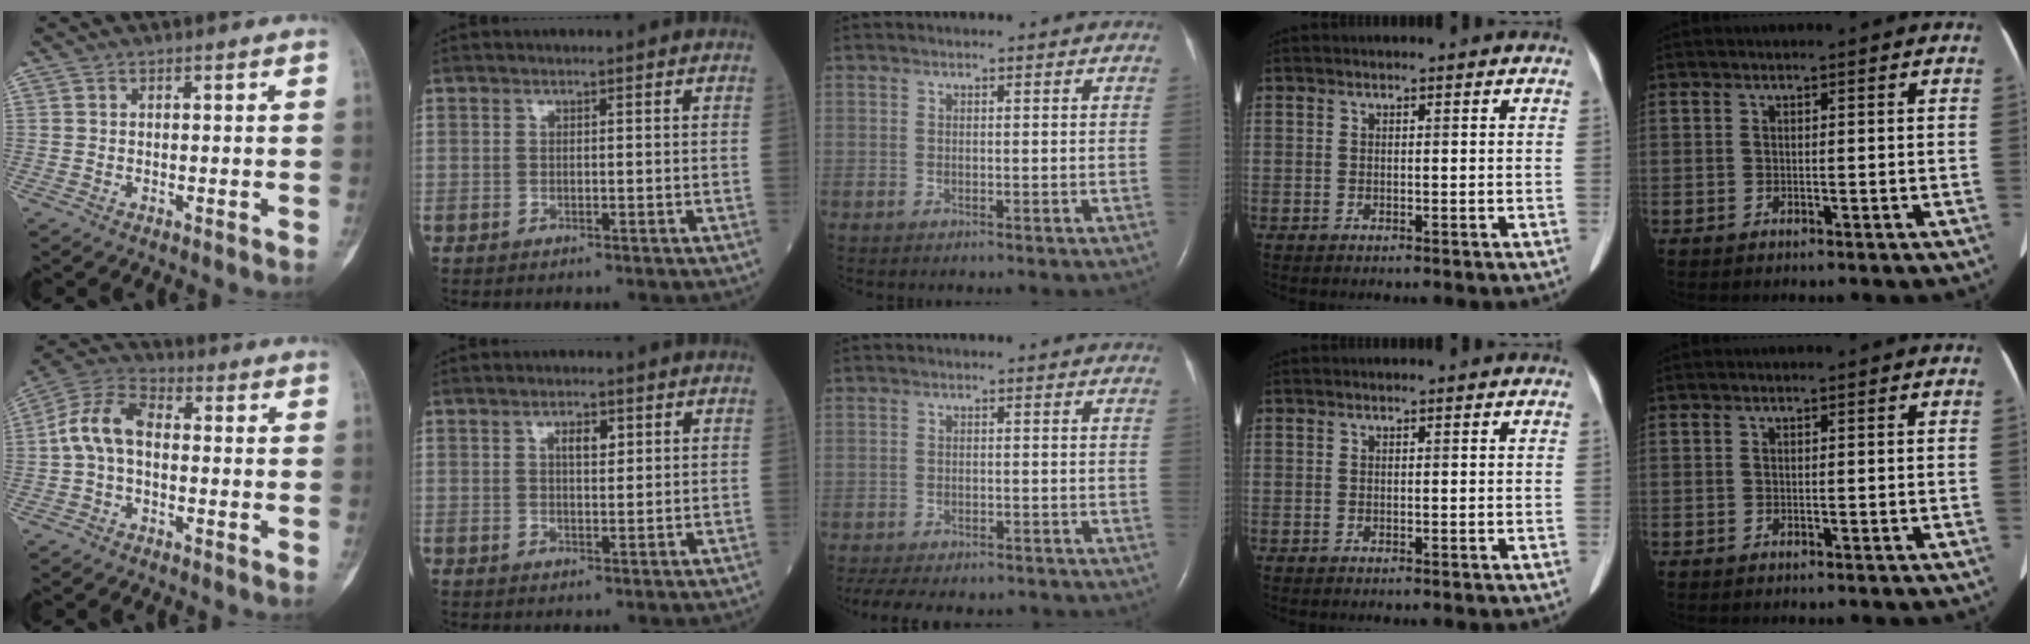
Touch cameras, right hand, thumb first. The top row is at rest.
{"thumb": {"total": 9.1, "force": [-0.5, 5.6, 7.2], "torque": [-0.139, 0.030, -0.024]}, "index": {"total": 2.7, "force": [1.1, 1.1, 2.2], "torque": [-0.037, 0.001, 0.018]}, "middle": {"total": 11.9, "force": [-10.3, 3.9, 4.5], "torque": [-0.093, -0.001, -0.135]}}